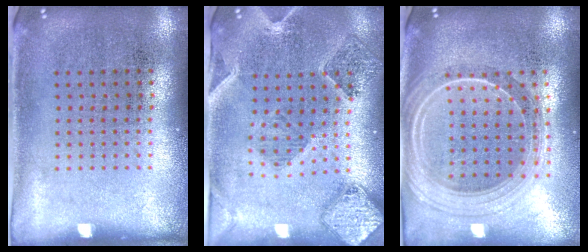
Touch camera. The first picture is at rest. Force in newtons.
{"total": 1.5, "press": 1.4, "slide": 0.4}
{"total": 2.4, "press": 2.0, "slide": 1.2}